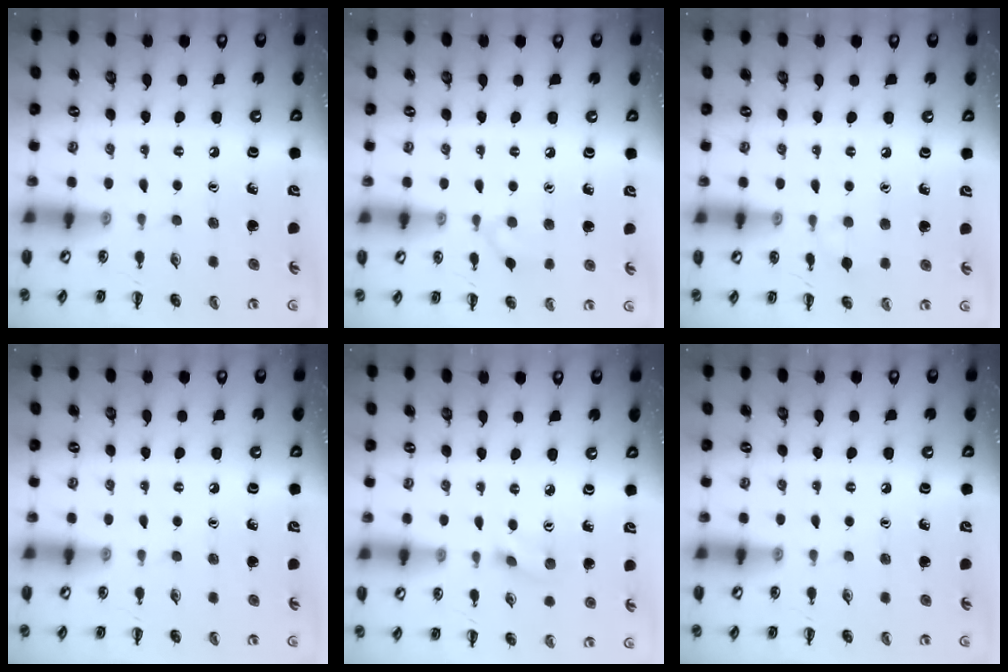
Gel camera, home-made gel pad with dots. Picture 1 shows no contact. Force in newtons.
{"total": 5.0, "press": 4.6, "slide": 1.9}
{"total": 3.9, "press": 3.7, "slide": 1.4}
{"total": 0.0}
{"total": 2.7, "press": 2.5, "slide": 1.0}
{"total": 0.0}